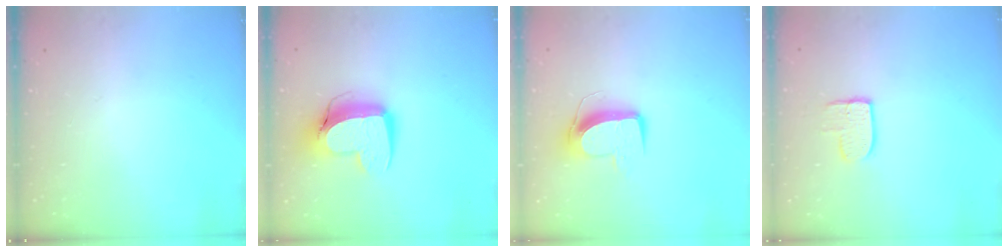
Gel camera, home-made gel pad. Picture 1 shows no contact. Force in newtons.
{"total": 12.9, "press": 12.9, "slide": 1.2}
{"total": 9.8, "press": 9.7, "slide": 0.7}
{"total": 7.4, "press": 7.4, "slide": 0.2}